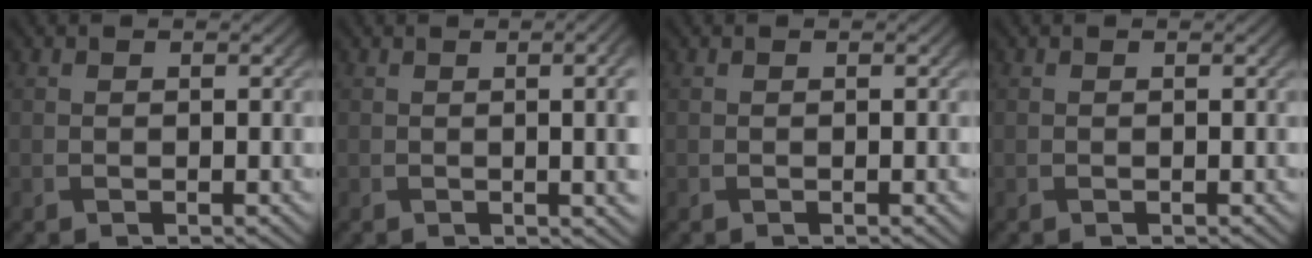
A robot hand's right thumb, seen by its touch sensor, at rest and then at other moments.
{"total": 7.0, "force": [0.2, 2.3, 6.6], "torque": [-0.069, 0.009, 0.003]}
{"total": 0.5, "force": [0.0, 0.1, 0.5], "torque": [-0.007, -0.001, 0.000]}
{"total": 0.0}